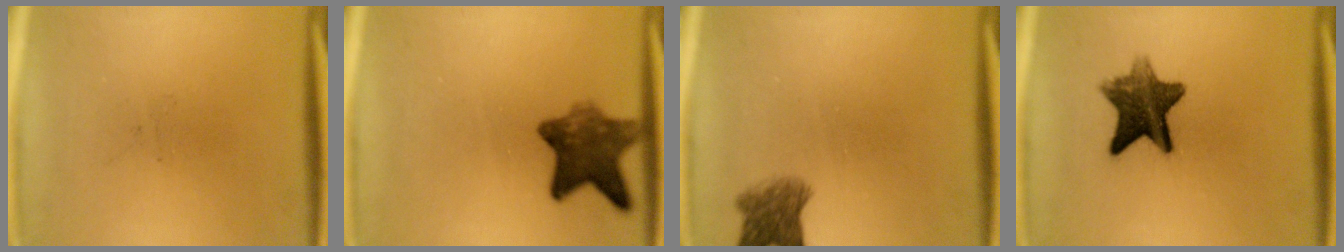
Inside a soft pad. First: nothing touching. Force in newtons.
{"total": 8.2}
{"total": 4.4}
{"total": 9.6}